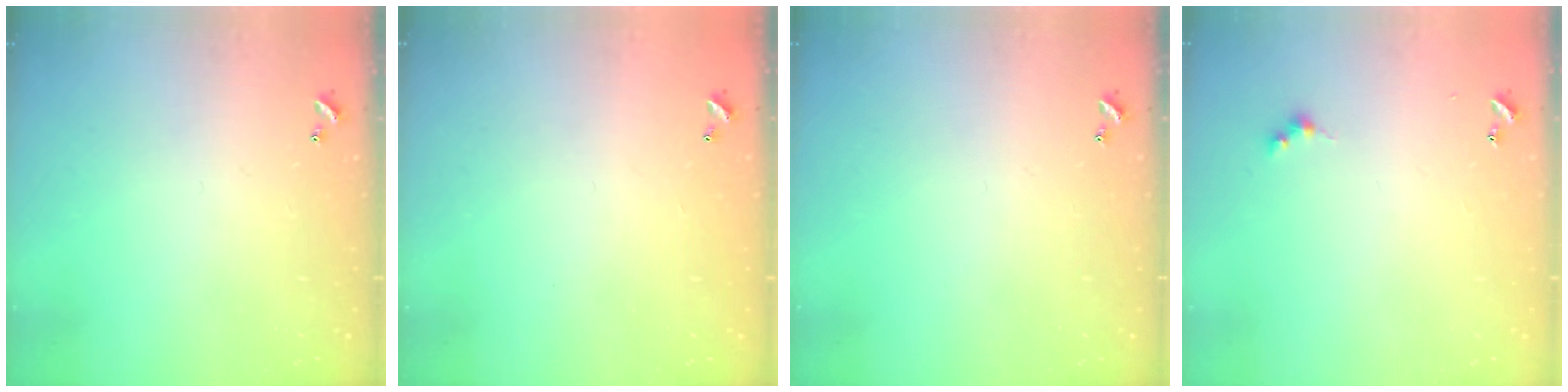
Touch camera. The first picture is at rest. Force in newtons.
{"total": 2.8, "press": 2.8, "slide": 0.1}
{"total": 0.0}
{"total": 2.6, "press": 2.6, "slide": 0.5}